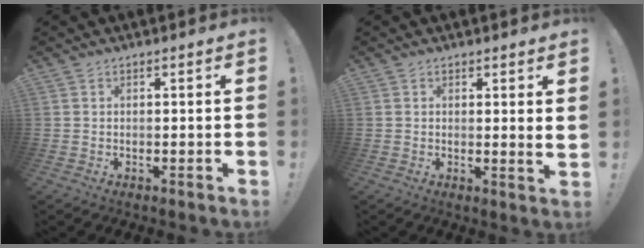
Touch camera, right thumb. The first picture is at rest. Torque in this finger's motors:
{"motor_torque": [-0.40, 0.03, 0.04, 0.02, 0.10]}